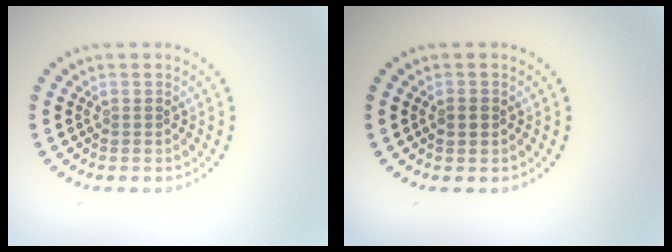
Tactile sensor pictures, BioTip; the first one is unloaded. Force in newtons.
{"total": 1.1, "press": 1.1, "slide": 0.1}